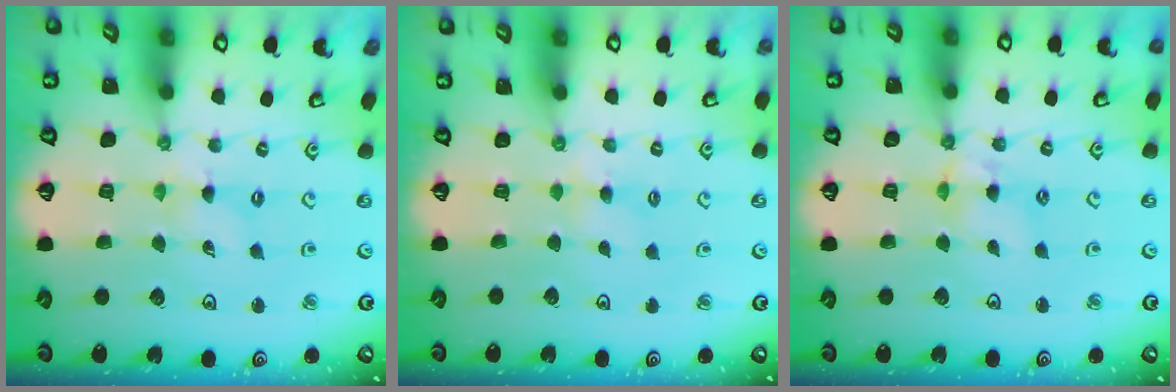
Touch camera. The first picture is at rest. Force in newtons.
{"total": 2.7, "press": 2.6, "slide": 0.5}
{"total": 5.2, "press": 5.2, "slide": 0.4}